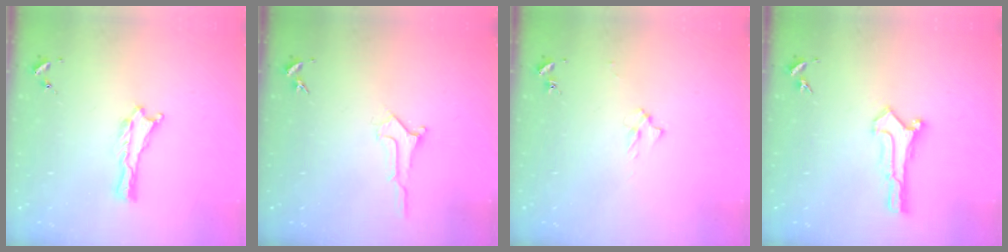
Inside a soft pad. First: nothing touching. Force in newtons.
{"total": 1.0, "press": 1.0, "slide": 0.0}
{"total": 2.0, "press": 2.0, "slide": 0.3}
{"total": 0.0}